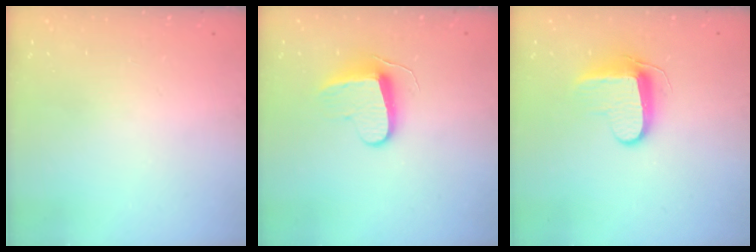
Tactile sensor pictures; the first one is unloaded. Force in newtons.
{"total": 8.9, "press": 8.9, "slide": 0.1}
{"total": 9.8, "press": 9.7, "slide": 1.1}